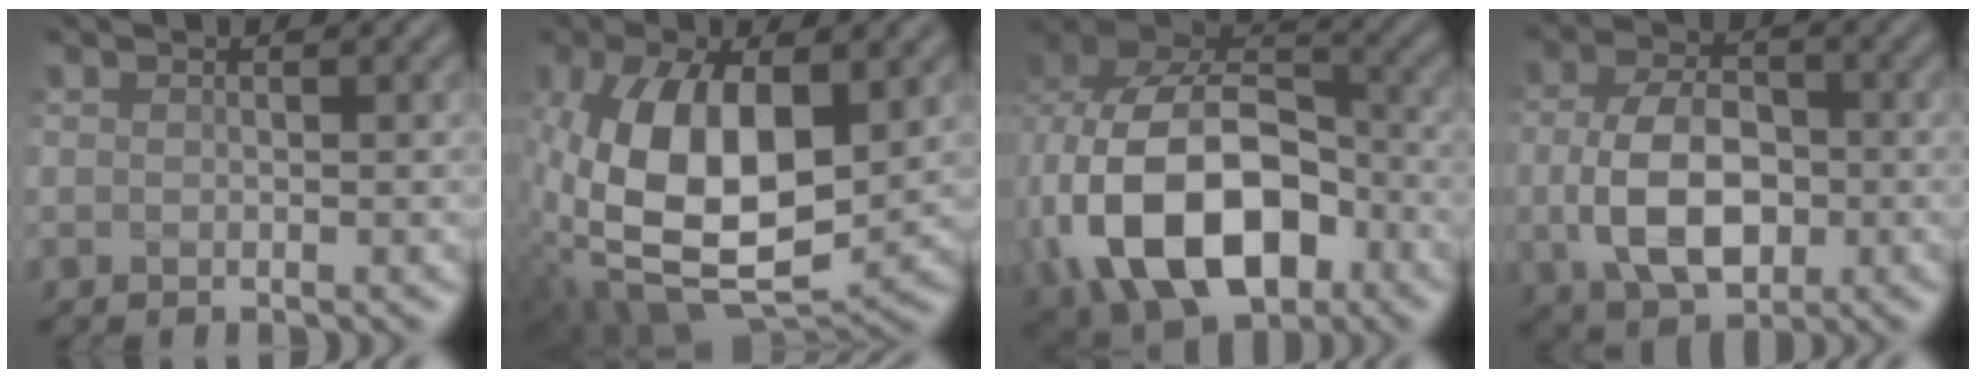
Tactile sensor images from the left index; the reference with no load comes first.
{"total": 11.9, "force": [0.3, 6.1, 10.2], "torque": [-0.206, -0.005, 0.008]}
{"total": 14.6, "force": [-3.5, 9.8, 10.2], "torque": [-0.203, -0.018, -0.063]}
{"total": 7.0, "force": [-0.8, 4.6, 5.3], "torque": [-0.113, -0.002, -0.017]}